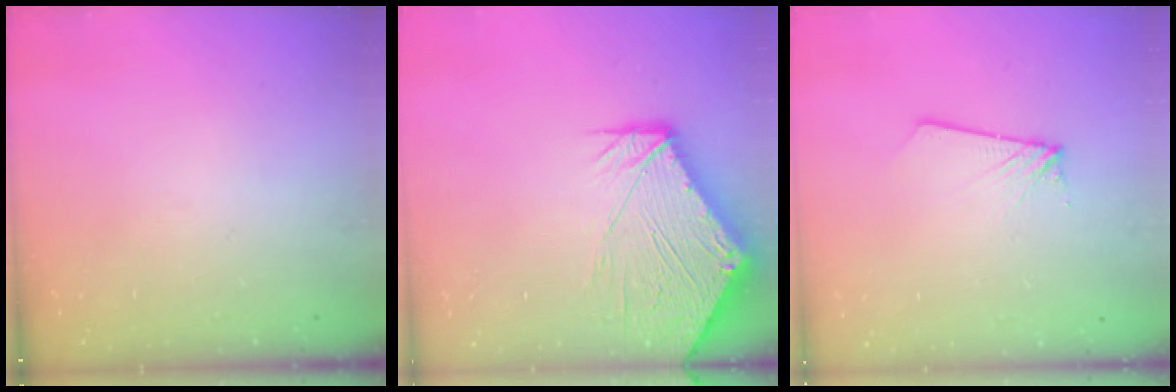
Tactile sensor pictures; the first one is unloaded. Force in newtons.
{"total": 17.6, "press": 17.4, "slide": 2.3}
{"total": 1.8, "press": 1.8, "slide": 0.1}